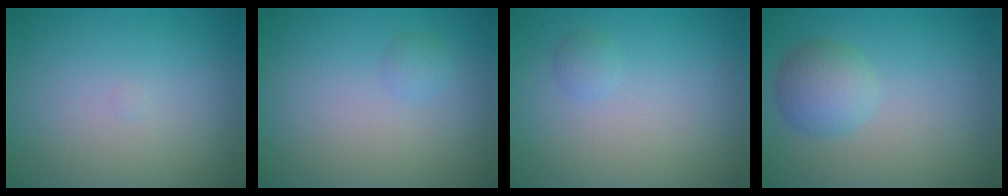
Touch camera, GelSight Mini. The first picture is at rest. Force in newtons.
{"total": 0.8, "press": 0.8, "slide": 0.0}
{"total": 0.7, "press": 0.7, "slide": 0.1}
{"total": 2.9, "press": 2.9, "slide": 0.1}